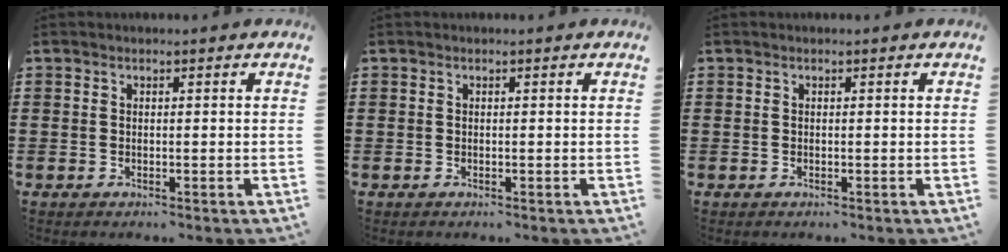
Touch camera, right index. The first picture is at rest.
{"total": 0.0}
{"total": 0.0}